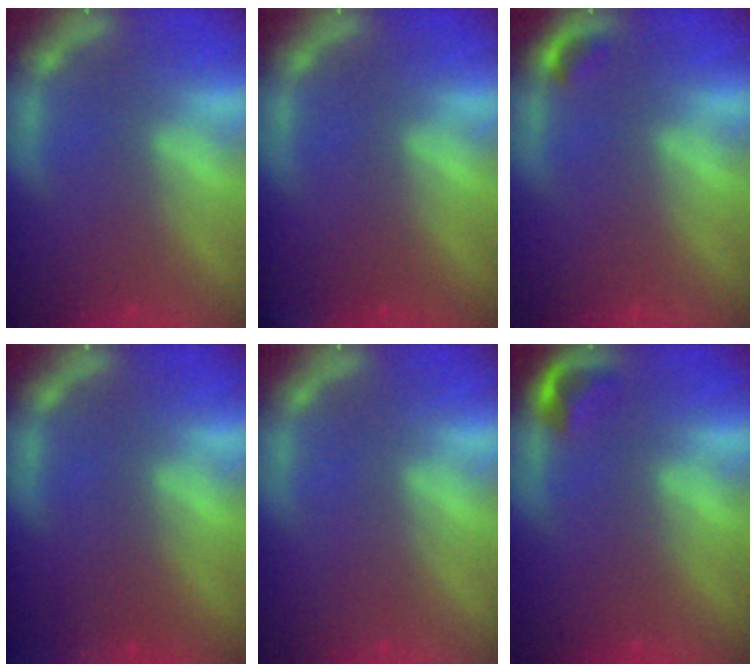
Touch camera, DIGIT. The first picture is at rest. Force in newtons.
{"total": 1.9}
{"total": 0.9}
{"total": 10.0}
{"total": 0.0}
{"total": 1.9}